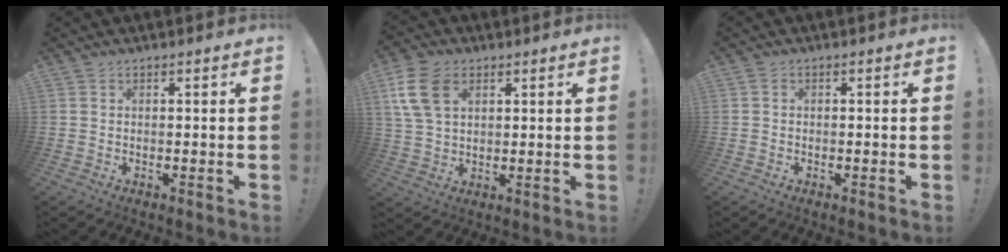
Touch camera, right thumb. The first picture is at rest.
{"total": 11.8, "force": [4.7, 7.9, 7.4], "torque": [-0.148, 0.002, 0.092]}
{"total": 1.0, "force": [-0.5, 0.7, 0.5], "torque": [-0.010, 0.003, -0.009]}